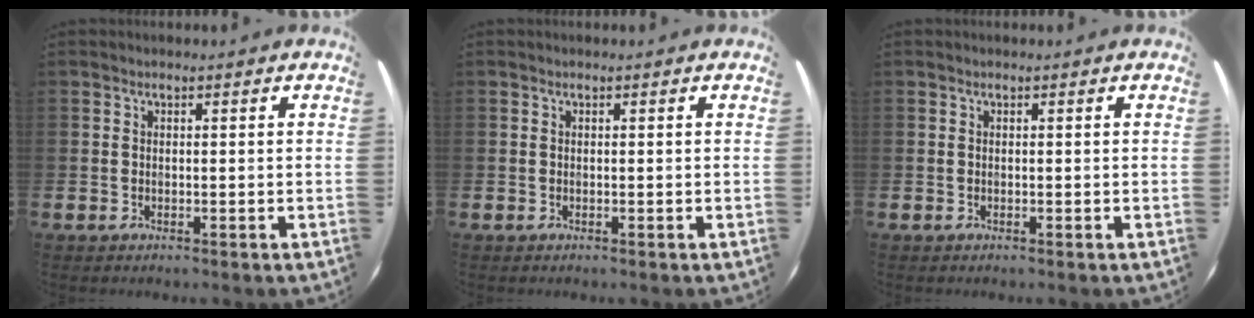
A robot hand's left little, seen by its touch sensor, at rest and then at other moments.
{"total": 0.0}
{"total": 0.0}